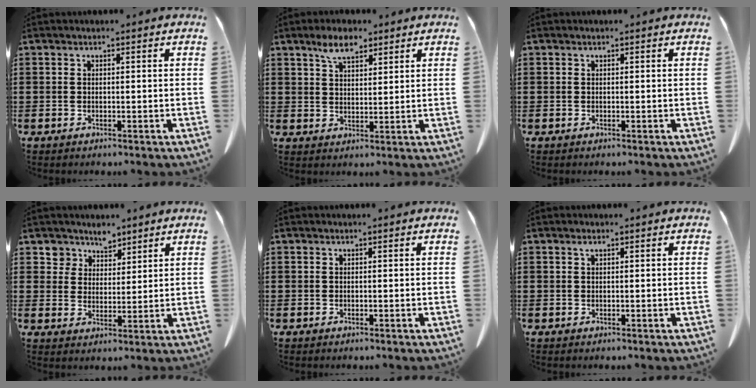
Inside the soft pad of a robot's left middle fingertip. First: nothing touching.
{"total": 5.1, "force": [3.4, 2.1, 3.1], "torque": [-0.061, 0.002, 0.060]}
{"total": 0.0}
{"total": 4.4, "force": [3.5, 2.7, -0.1], "torque": [-0.022, -0.002, 0.066]}
{"total": 0.0}
{"total": 0.7, "force": [0.4, 0.2, 0.5], "torque": [-0.012, 0.001, 0.007]}